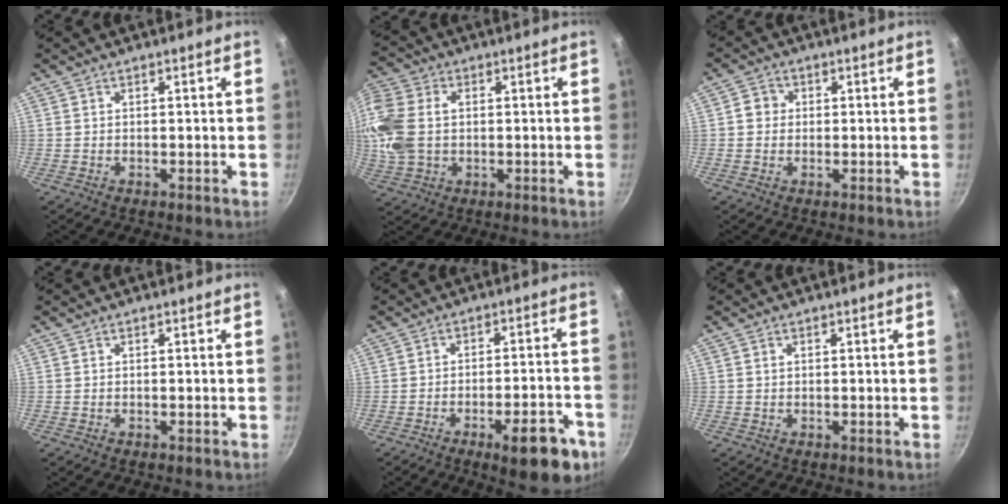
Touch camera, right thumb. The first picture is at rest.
{"total": 16.1, "force": [1.3, 11.7, 11.0], "torque": [-0.291, 0.014, 0.027]}
{"total": 3.2, "force": [0.2, 3.0, 1.1], "torque": [-0.001, 0.007, -0.002]}
{"total": 0.0}
{"total": 11.4, "force": [-6.1, 3.5, 9.0], "torque": [-0.110, 0.031, -0.081]}
{"total": 0.6, "force": [0.2, 0.4, 0.4], "torque": [-0.007, 0.000, 0.005]}